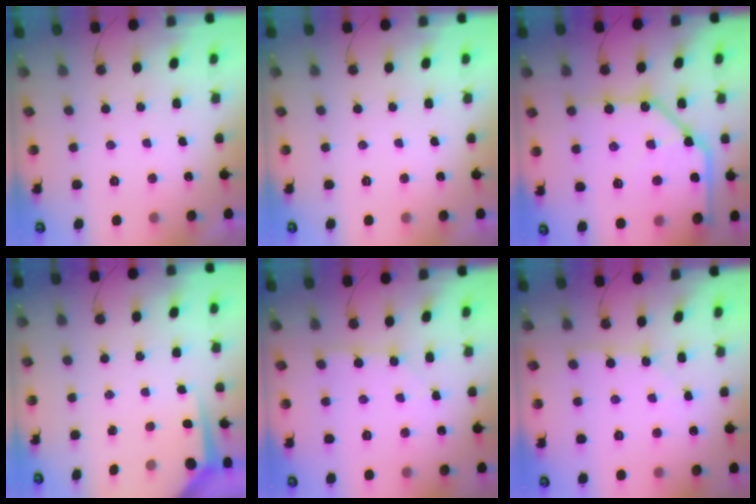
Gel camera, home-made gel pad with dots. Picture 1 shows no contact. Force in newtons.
{"total": 0.0}
{"total": 21.9, "press": 21.8, "slide": 2.1}
{"total": 4.0, "press": 4.0, "slide": 0.3}
{"total": 2.8, "press": 2.8, "slide": 0.3}
{"total": 2.4, "press": 2.4, "slide": 0.2}